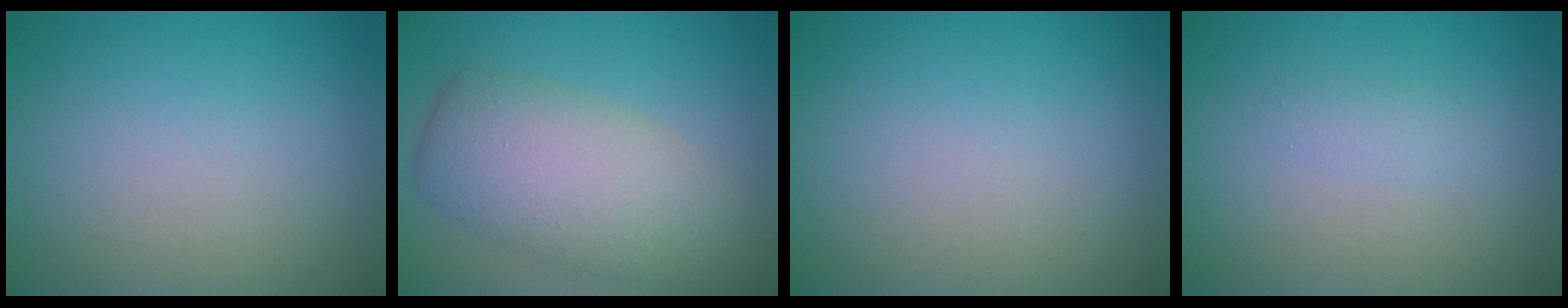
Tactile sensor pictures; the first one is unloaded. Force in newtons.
{"total": 7.2, "press": 7.2, "slide": 0.6}
{"total": 0.0}
{"total": 1.0, "press": 1.0, "slide": 0.1}